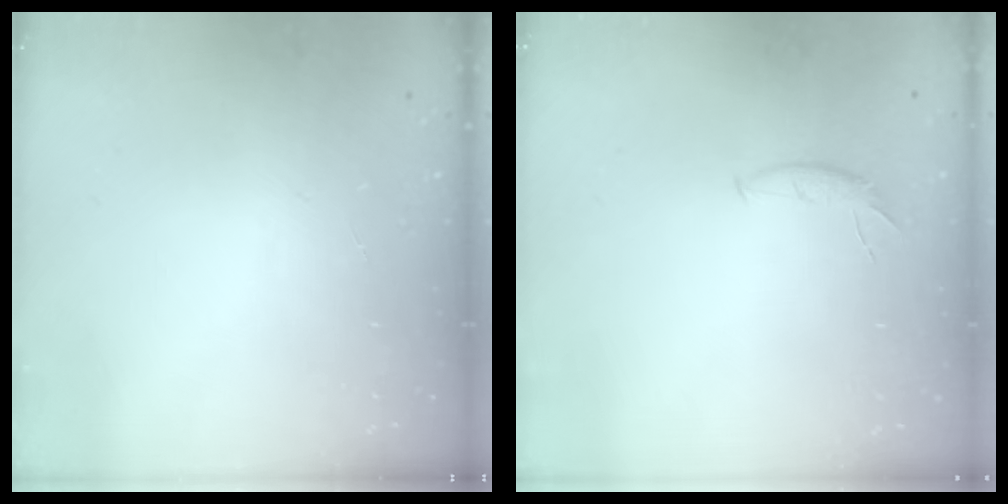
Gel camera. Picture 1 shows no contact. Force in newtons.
{"total": 5.5, "press": 5.5, "slide": 0.5}